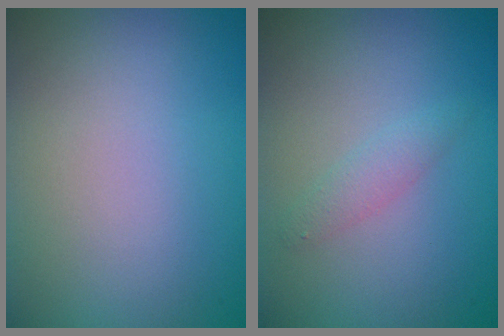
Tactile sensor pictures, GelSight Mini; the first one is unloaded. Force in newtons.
{"total": 1.4, "press": 1.4, "slide": 0.0}